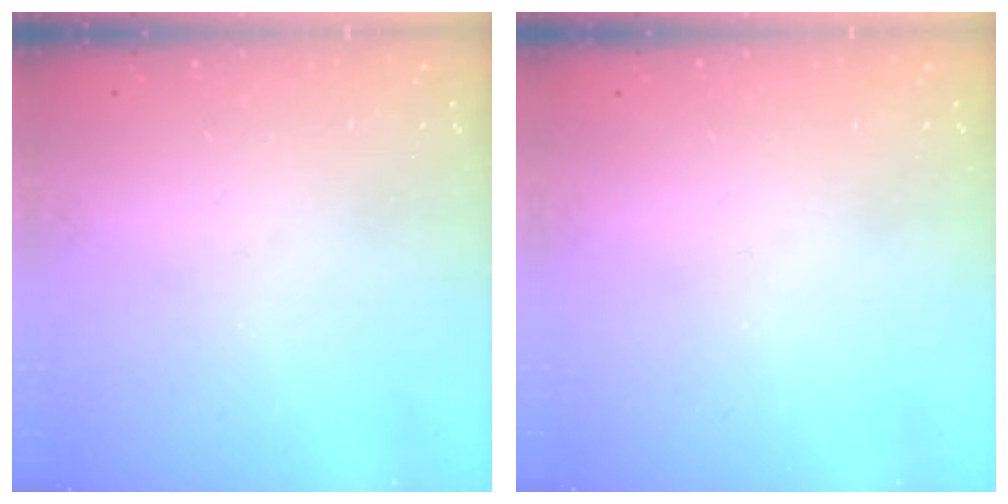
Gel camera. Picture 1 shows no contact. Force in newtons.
{"total": 0.0}